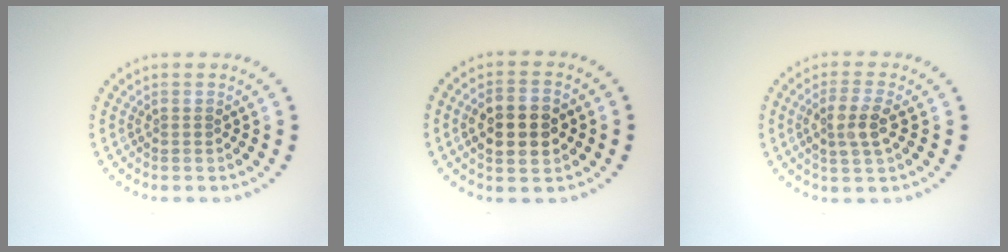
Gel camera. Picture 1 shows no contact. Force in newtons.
{"total": 4.9, "press": 4.8, "slide": 0.3}
{"total": 2.8, "press": 2.6, "slide": 1.1}